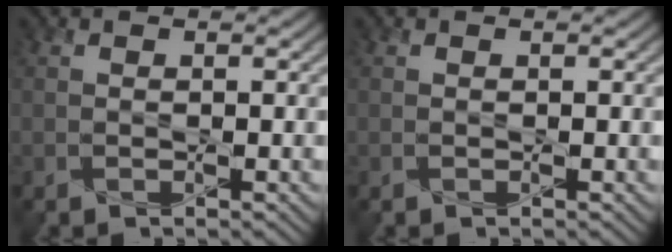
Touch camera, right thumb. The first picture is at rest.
{"total": 0.0}